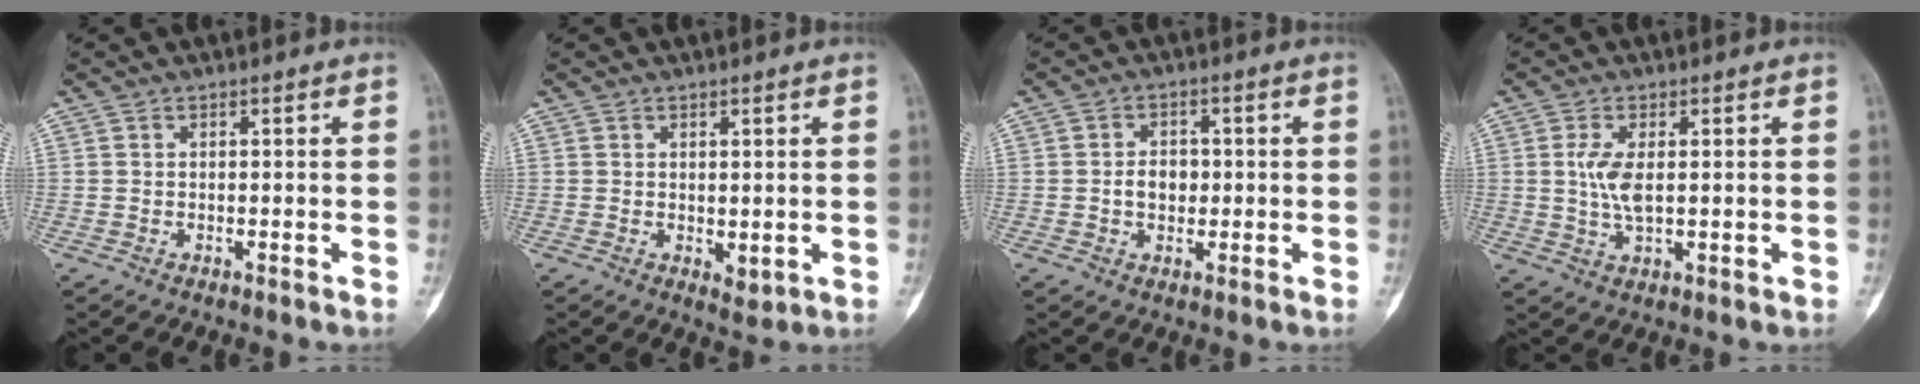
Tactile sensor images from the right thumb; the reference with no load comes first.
{"total": 2.4, "force": [0.0, 1.3, 2.0], "torque": [-0.024, -0.009, 0.007]}
{"total": 4.3, "force": [-0.2, 3.2, 2.8], "torque": [-0.033, 0.007, -0.006]}
{"total": 5.4, "force": [0.7, 2.3, 4.8], "torque": [-0.103, -0.007, 0.016]}